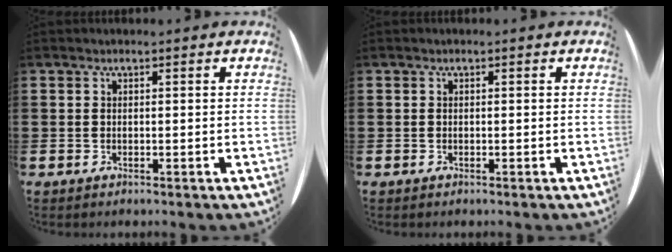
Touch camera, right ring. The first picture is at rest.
{"total": 0.0}